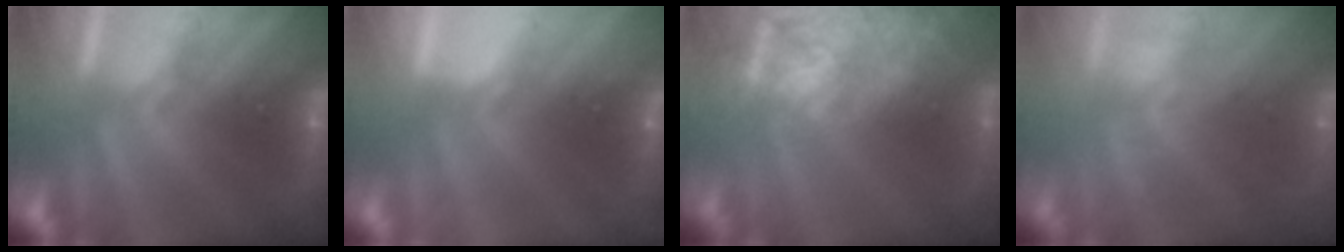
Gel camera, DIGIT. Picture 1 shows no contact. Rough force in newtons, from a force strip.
{"total": 2.3}
{"total": 10.8}
{"total": 10.1}